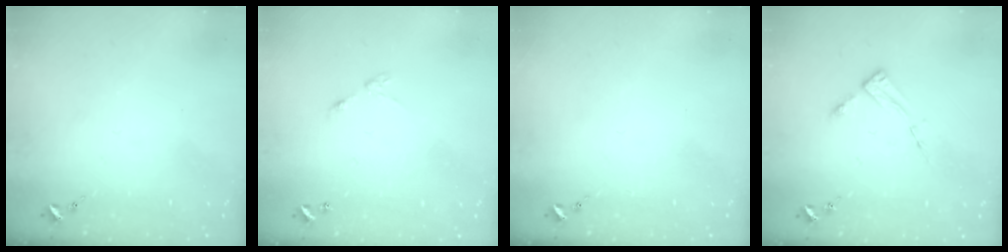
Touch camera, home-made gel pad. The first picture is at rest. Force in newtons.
{"total": 5.9, "press": 5.9, "slide": 0.4}
{"total": 0.0}
{"total": 3.6, "press": 3.5, "slide": 0.4}